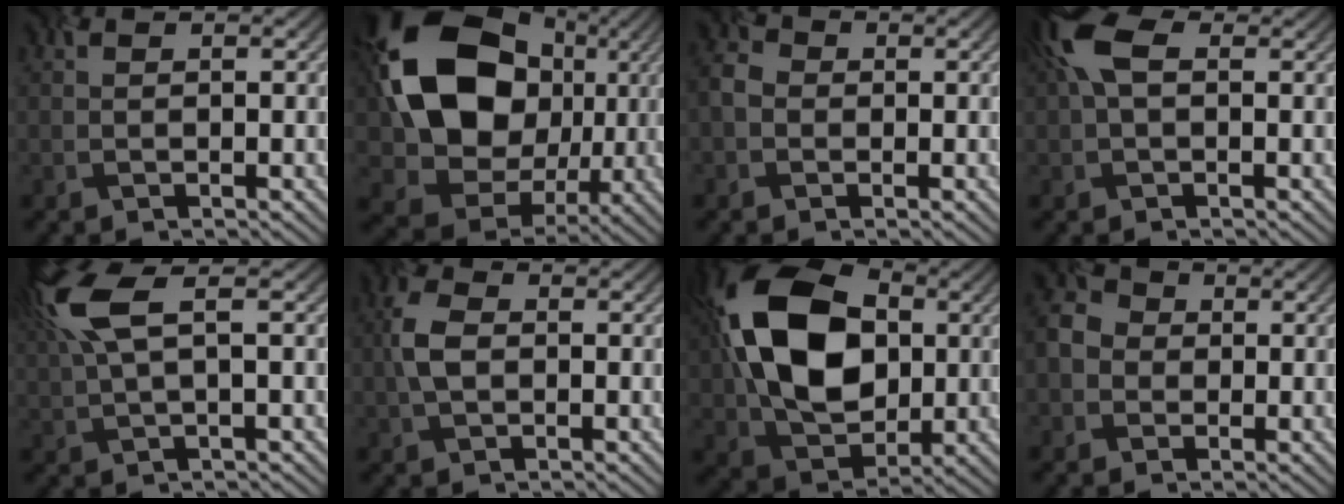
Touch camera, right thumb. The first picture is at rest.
{"total": 17.7, "force": [3.3, 14.2, 10.1], "torque": [-0.209, -0.009, 0.069]}
{"total": 2.4, "force": [-0.9, 2.1, 0.7], "torque": [-0.023, 0.000, -0.029]}
{"total": 5.9, "force": [1.6, 3.3, 4.7], "torque": [-0.116, 0.014, 0.017]}
{"total": 7.1, "force": [2.7, 1.8, 6.4], "torque": [-0.157, 0.021, 0.051]}
{"total": 4.3, "force": [-0.1, 2.8, 3.2], "torque": [-0.083, 0.005, -0.009]}
{"total": 16.3, "force": [2.1, 11.1, 11.7], "torque": [-0.247, 0.010, 0.035]}
{"total": 3.9, "force": [-1.0, 3.6, 1.2], "torque": [-0.033, -0.005, -0.032]}